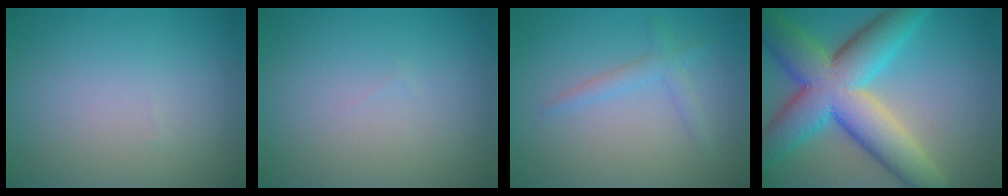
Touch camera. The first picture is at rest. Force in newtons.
{"total": 0.0}
{"total": 1.7, "press": 1.7, "slide": 0.1}
{"total": 12.0, "press": 12.0, "slide": 0.2}